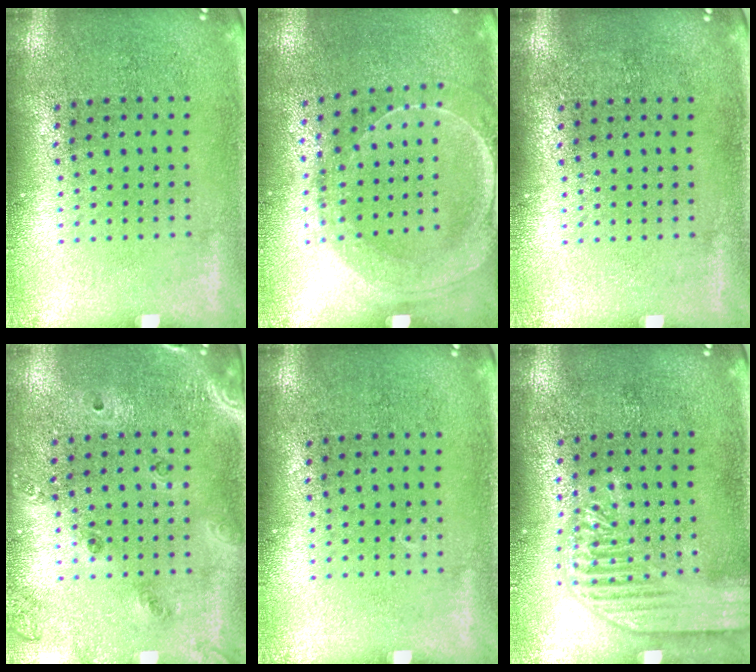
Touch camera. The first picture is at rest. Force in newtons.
{"total": 1.5, "press": 1.5, "slide": 0.3}
{"total": 0.0}
{"total": 1.5, "press": 1.3, "slide": 0.7}
{"total": 0.0}
{"total": 1.9, "press": 1.8, "slide": 0.2}